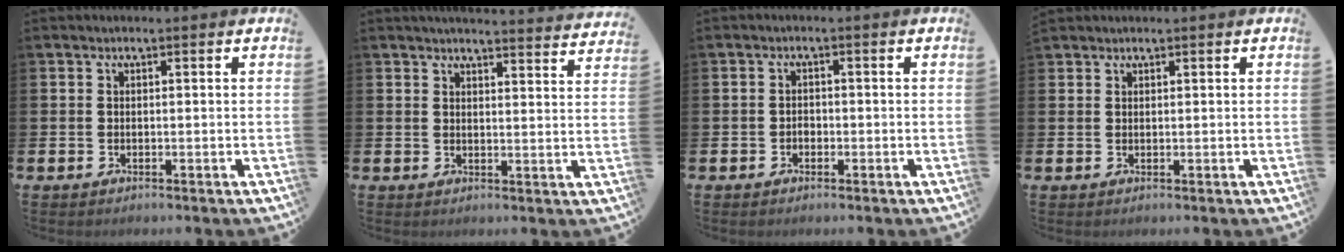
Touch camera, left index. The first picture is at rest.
{"total": 3.9, "force": [3.9, -0.2, 0.3], "torque": [-0.005, -0.028, 0.068]}
{"total": 1.1, "force": [-0.5, 0.8, 0.4], "torque": [-0.009, 0.001, -0.011]}
{"total": 1.1, "force": [1.1, 0.3, -0.1], "torque": [0.000, 0.002, 0.022]}